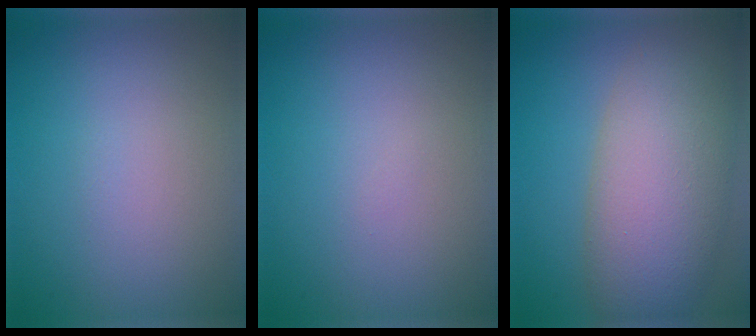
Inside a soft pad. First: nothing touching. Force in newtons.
{"total": 0.0}
{"total": 8.9, "press": 8.9, "slide": 0.6}